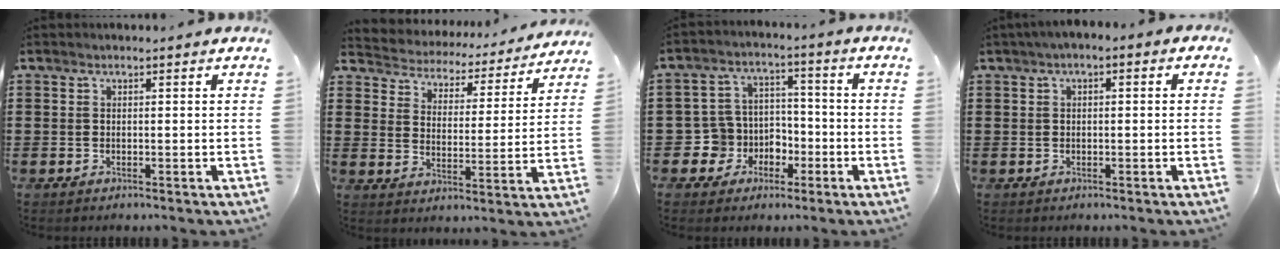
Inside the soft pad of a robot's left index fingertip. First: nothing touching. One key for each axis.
{"total": 3.6, "fx": 3.6, "fy": 0.3, "fz": -0.4, "tx": -0.019, "ty": -0.036, "tz": 0.053}
{"total": 6.8, "fx": -2.0, "fy": 6.4, "fz": 0.9, "tx": -0.055, "ty": 0.003, "tz": -0.035}
{"total": 1.5, "fx": -0.5, "fy": 0.6, "fz": 1.2, "tx": -0.023, "ty": 0.003, "tz": -0.011}